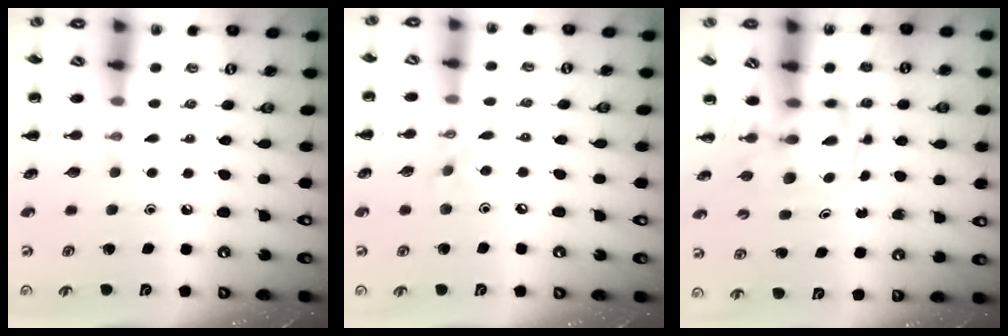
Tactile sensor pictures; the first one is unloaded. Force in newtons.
{"total": 5.9, "press": 5.8, "slide": 0.7}
{"total": 2.7, "press": 2.7, "slide": 0.2}